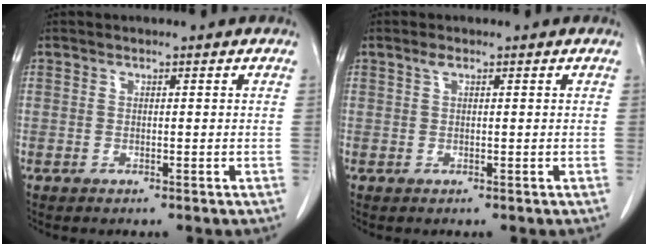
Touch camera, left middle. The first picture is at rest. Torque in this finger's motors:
{"motor_torque": [0.36, -0.33, 0.02, -0.01]}